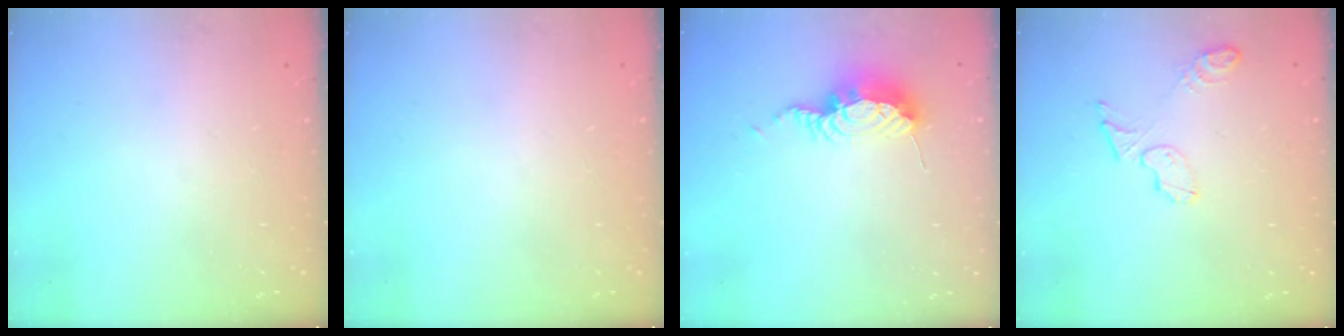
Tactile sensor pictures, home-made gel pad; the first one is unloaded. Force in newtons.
{"total": 0.0}
{"total": 8.9, "press": 8.8, "slide": 1.1}
{"total": 6.9, "press": 6.9, "slide": 0.5}